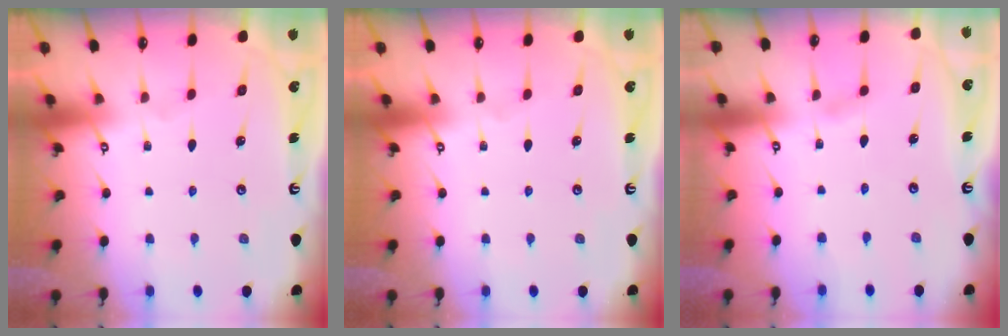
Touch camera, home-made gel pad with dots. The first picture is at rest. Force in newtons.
{"total": 0.0}
{"total": 1.3, "press": 1.3, "slide": 0.2}